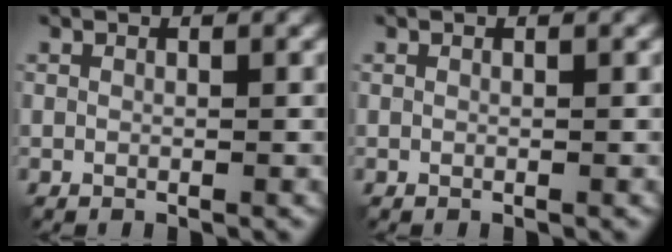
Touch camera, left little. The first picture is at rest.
{"total": 0.0}